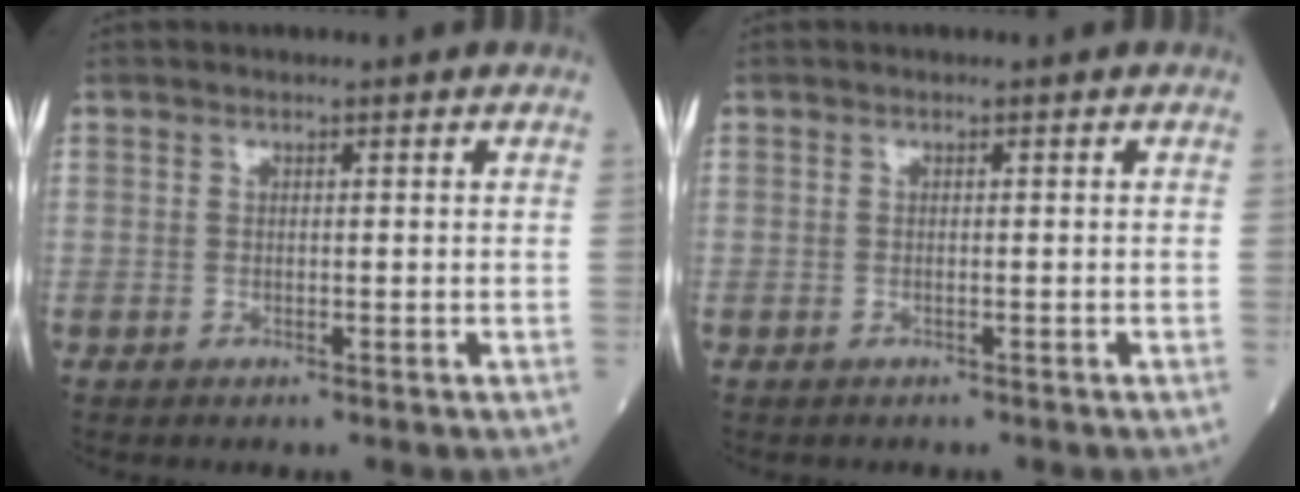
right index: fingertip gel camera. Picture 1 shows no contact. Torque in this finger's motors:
{"motor_torque": [-0.35, 0.09, -0.25, -0.08]}